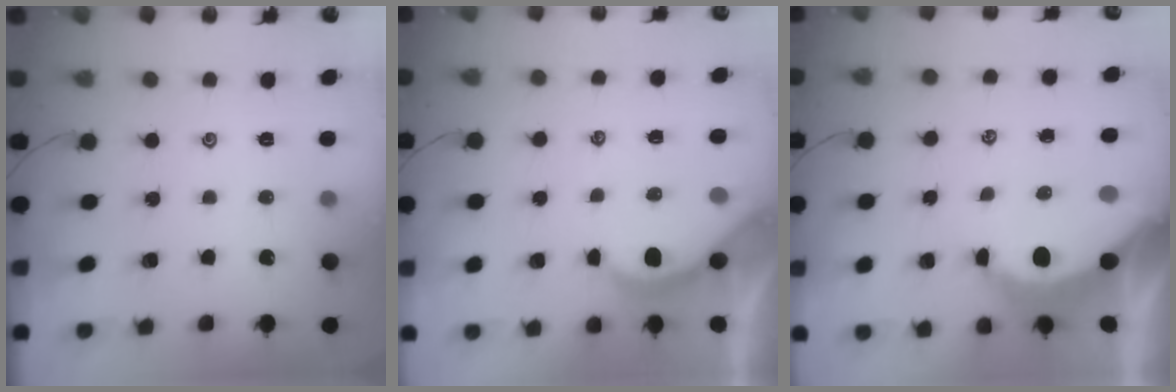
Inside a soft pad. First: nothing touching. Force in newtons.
{"total": 2.9, "press": 2.9, "slide": 0.2}
{"total": 7.4, "press": 7.3, "slide": 0.8}